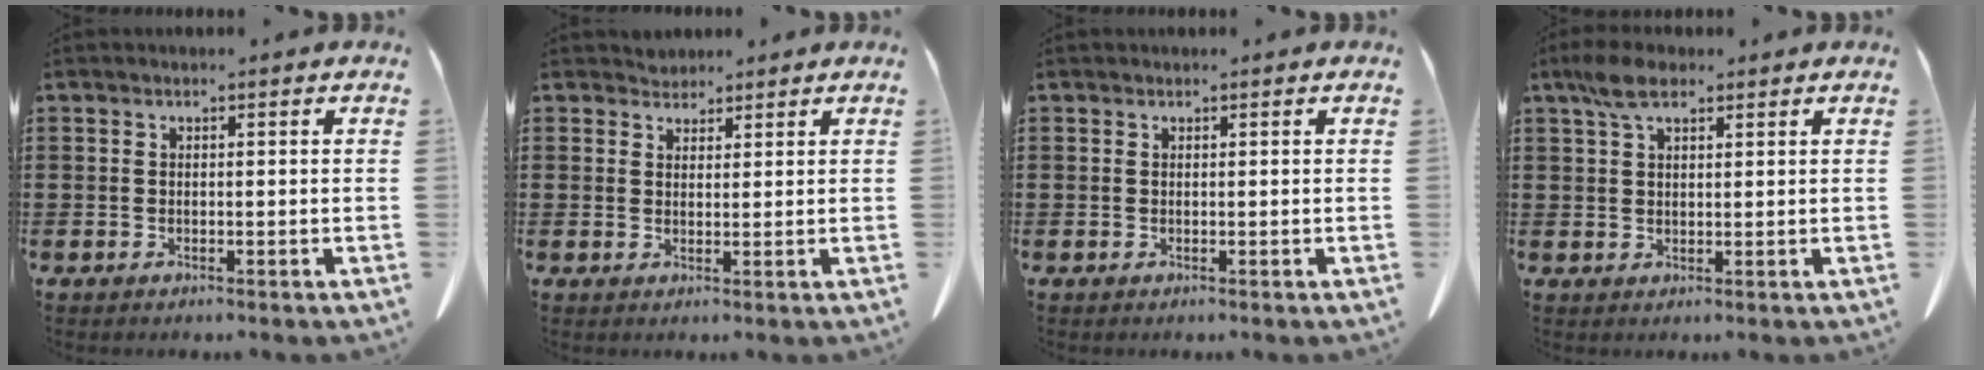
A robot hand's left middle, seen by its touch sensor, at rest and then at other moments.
{"total": 2.4, "force": [2.1, 1.0, -0.2], "torque": [-0.003, 0.001, 0.042]}
{"total": 0.0}
{"total": 4.8, "force": [2.9, 1.9, 3.2], "torque": [-0.072, 0.007, 0.054]}